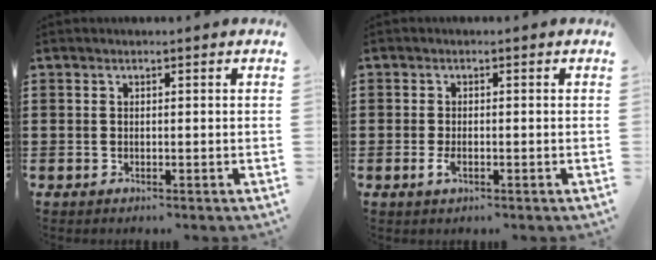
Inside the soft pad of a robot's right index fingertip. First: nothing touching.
{"total": 1.6, "force": [-0.5, 0.7, 1.4], "torque": [-0.041, -0.007, -0.014]}